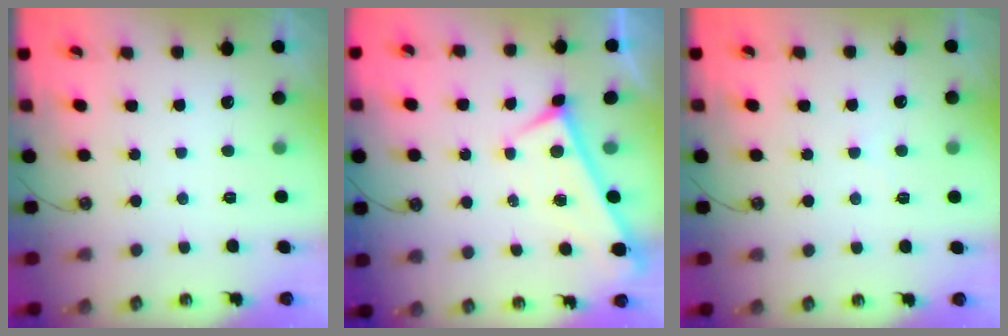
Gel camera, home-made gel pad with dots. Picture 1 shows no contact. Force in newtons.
{"total": 0.0}
{"total": 0.8, "press": 0.8, "slide": 0.2}